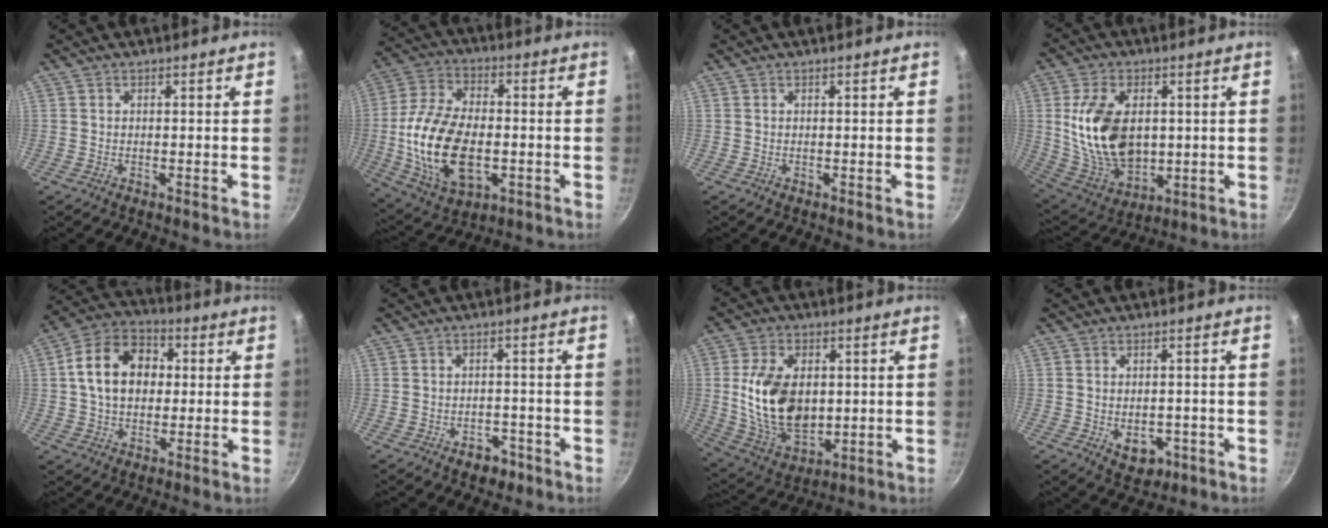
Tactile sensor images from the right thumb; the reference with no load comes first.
{"total": 19.6, "force": [-2.9, 11.4, 15.7], "torque": [-0.299, 0.014, -0.046]}
{"total": 0.0}
{"total": 17.5, "force": [1.6, 11.3, 13.2], "torque": [-0.228, -0.018, 0.045]}
{"total": 14.0, "force": [1.7, 10.2, 9.4], "torque": [-0.130, 0.024, 0.013]}
{"total": 3.9, "force": [-2.3, 2.6, 1.8], "torque": [-0.007, 0.021, -0.022]}
{"total": 16.6, "force": [1.1, 10.8, 12.6], "torque": [-0.208, -0.016, 0.031]}
{"total": 5.7, "force": [-1.8, 4.0, 3.6], "torque": [-0.035, 0.003, -0.013]}